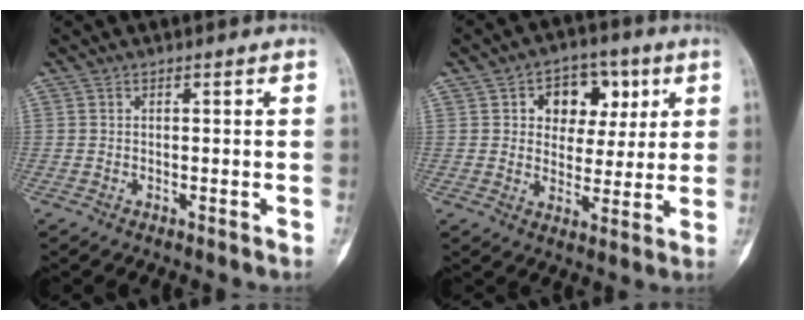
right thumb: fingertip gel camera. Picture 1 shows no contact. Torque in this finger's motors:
{"motor_torque": [0.02, 0.18, 0.22, -0.13, -0.01]}